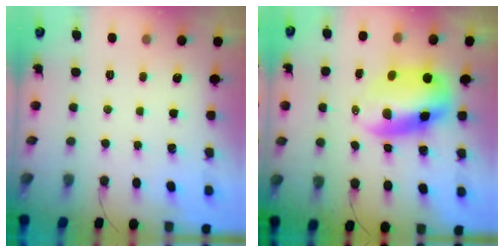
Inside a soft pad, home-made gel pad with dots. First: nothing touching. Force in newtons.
{"total": 9.2, "press": 8.9, "slide": 2.4}